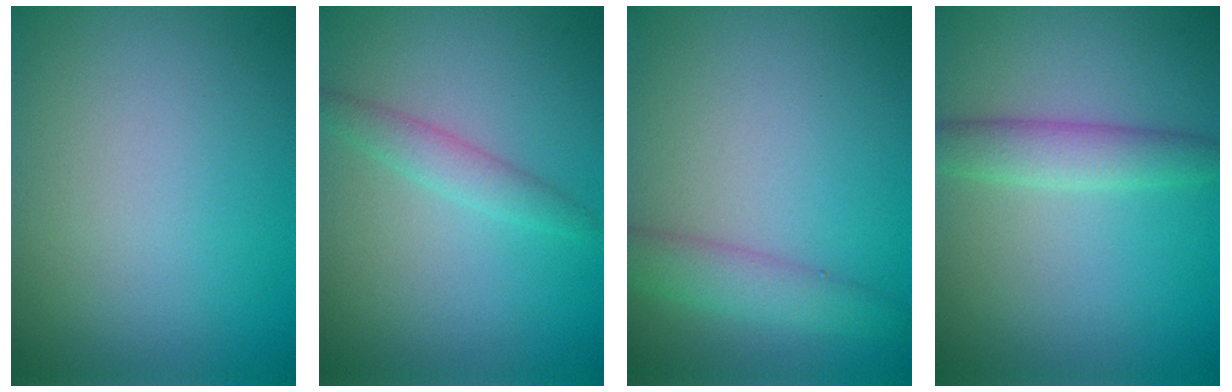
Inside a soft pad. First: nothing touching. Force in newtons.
{"total": 1.9, "press": 1.9, "slide": 0.1}
{"total": 2.9, "press": 2.9, "slide": 0.1}
{"total": 2.4, "press": 2.4, "slide": 0.2}